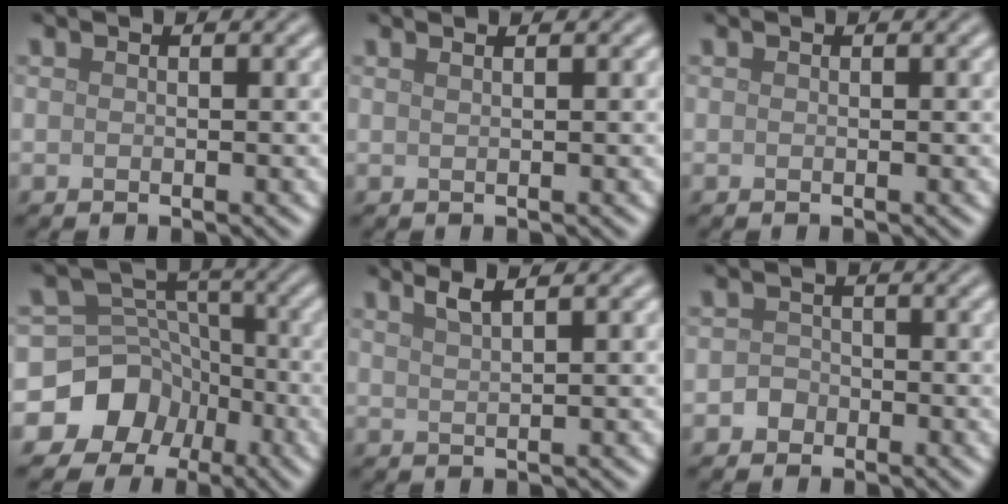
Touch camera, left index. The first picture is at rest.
{"total": 2.0, "force": [1.2, 1.0, 1.3], "torque": [0.004, -0.001, -0.011]}
{"total": 0.0}
{"total": 10.4, "force": [-5.5, 8.7, 1.5], "torque": [-0.016, 0.000, -0.115]}
{"total": 2.2, "force": [1.5, 0.6, 1.5], "torque": [-0.013, 0.011, 0.015]}
{"total": 1.3, "force": [-0.7, 1.1, 0.2], "torque": [0.005, 0.003, -0.013]}